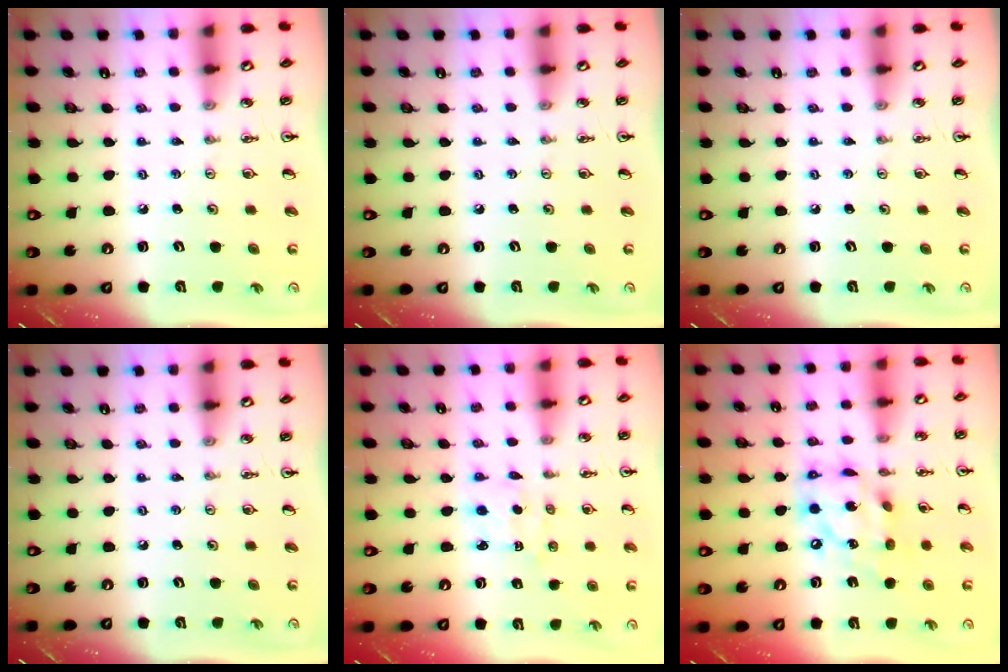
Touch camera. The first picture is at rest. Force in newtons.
{"total": 0.0}
{"total": 0.0}
{"total": 0.0}
{"total": 1.8, "press": 1.6, "slide": 0.6}
{"total": 14.6, "press": 14.5, "slide": 1.7}